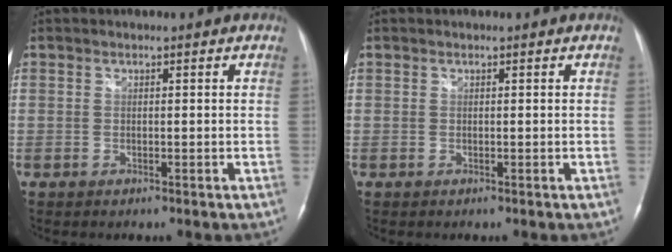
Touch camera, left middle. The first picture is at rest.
{"total": 0.0}